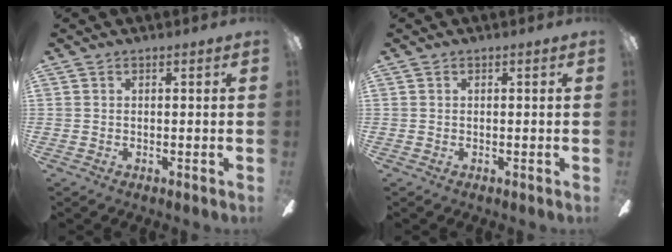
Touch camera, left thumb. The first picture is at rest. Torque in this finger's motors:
{"motor_torque": [0.00, 0.00, 0.00, 0.00, 0.00]}